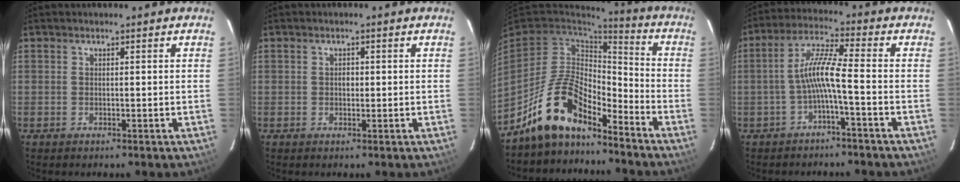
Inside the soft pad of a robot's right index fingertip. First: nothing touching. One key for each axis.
{"total": 1.1, "fx": 0.0, "fy": 1.0, "fz": 0.6, "tx": -0.008, "ty": 0.004, "tz": 0.000}
{"total": 13.7, "fx": -10.6, "fy": 5.2, "fz": 7.0, "tx": -0.155, "ty": 0.009, "tz": -0.199}
{"total": 6.5, "fx": -2.4, "fy": -0.2, "fz": 6.1, "tx": -0.138, "ty": 0.015, "tz": -0.046}